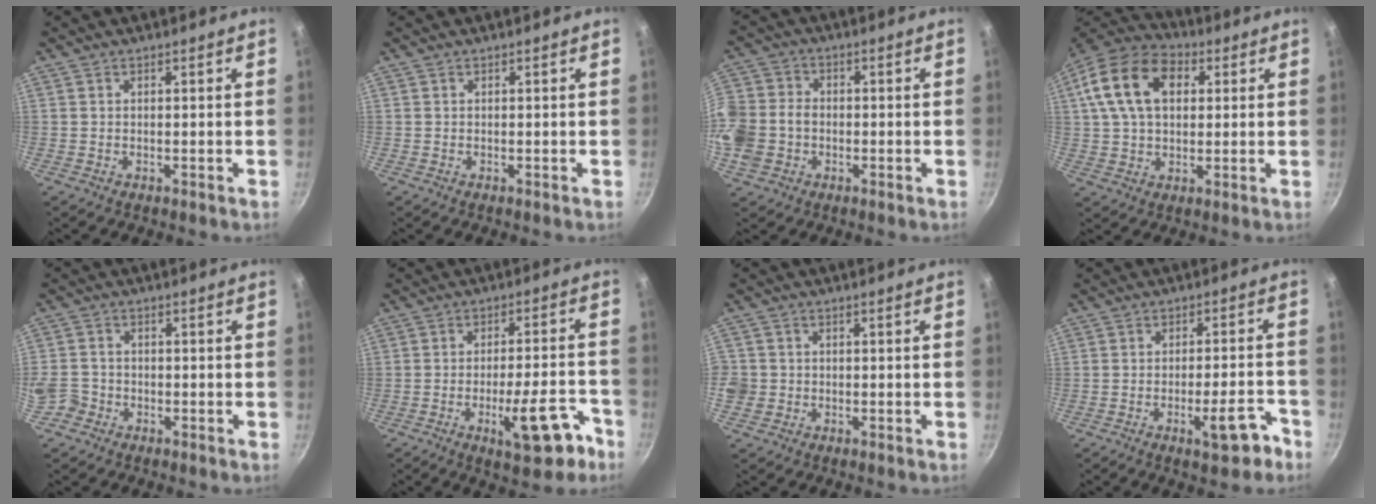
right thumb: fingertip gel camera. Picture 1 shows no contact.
{"total": 0.0}
{"total": 14.3, "force": [-2.8, 11.7, 7.7], "torque": [-0.176, 0.035, -0.060]}
{"total": 16.8, "force": [4.5, 11.2, 11.6], "torque": [-0.194, 0.019, 0.066]}
{"total": 4.8, "force": [-2.6, 3.8, 1.4], "torque": [-0.020, 0.029, -0.052]}
{"total": 11.9, "force": [-5.7, 4.1, 9.6], "torque": [-0.111, 0.038, -0.072]}
{"total": 4.5, "force": [-1.0, 4.1, 1.3], "torque": [-0.019, 0.015, -0.019]}
{"total": 7.8, "force": [-4.2, 2.5, 6.1], "torque": [-0.067, 0.032, -0.049]}